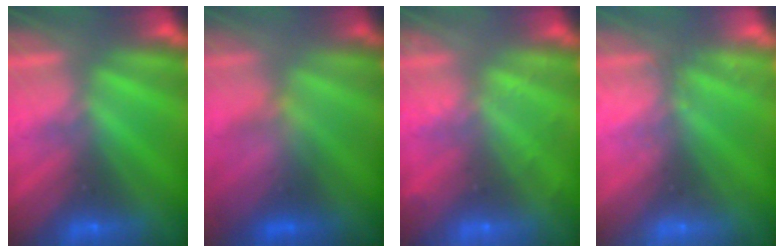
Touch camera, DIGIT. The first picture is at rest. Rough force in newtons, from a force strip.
{"total": 3.4}
{"total": 2.1}
{"total": 2.4}